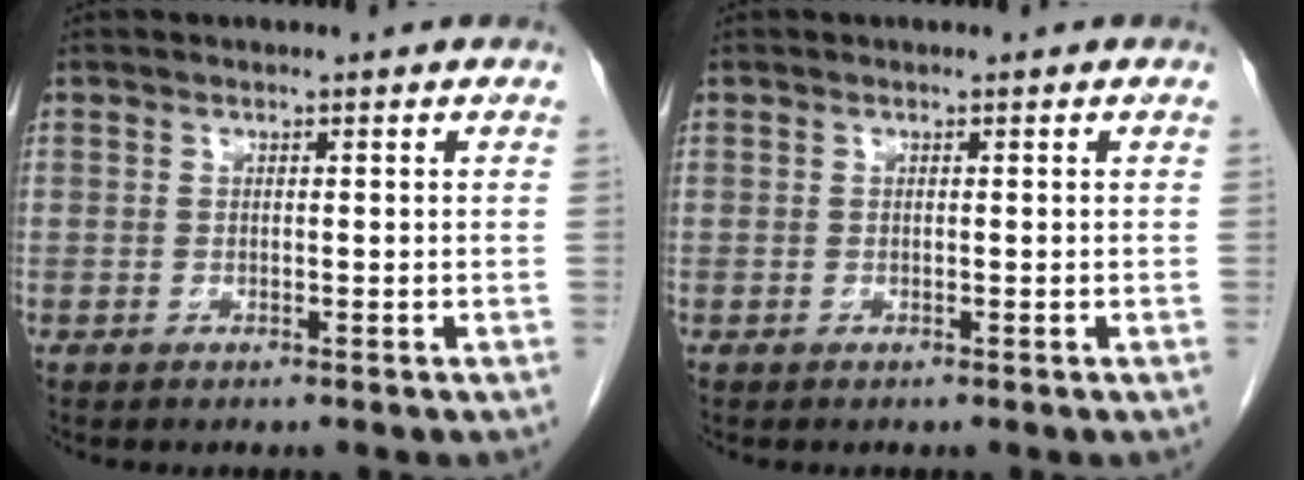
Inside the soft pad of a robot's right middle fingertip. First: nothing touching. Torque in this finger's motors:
{"motor_torque": [0.29, -0.41, 0.00, -0.01]}